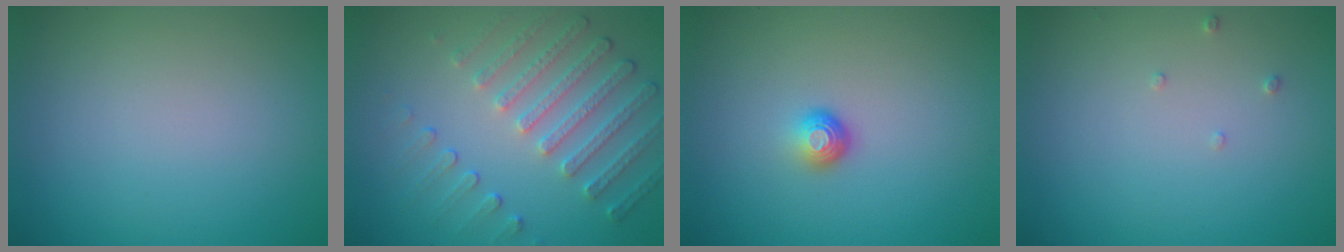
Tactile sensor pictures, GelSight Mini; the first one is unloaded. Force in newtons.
{"total": 4.9, "press": 3.7, "slide": 3.3}
{"total": 1.6, "press": 1.0, "slide": 1.2}
{"total": 0.7, "press": 0.7, "slide": 0.2}